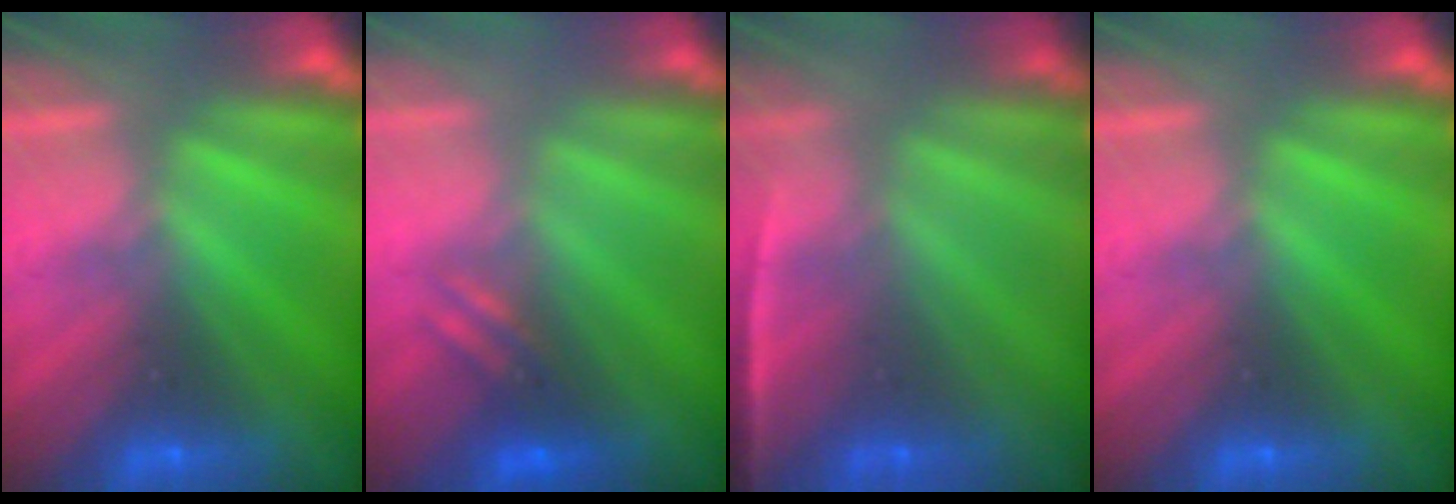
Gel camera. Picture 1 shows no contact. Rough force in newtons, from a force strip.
{"total": 2.5}
{"total": 1.4}
{"total": 0.0}